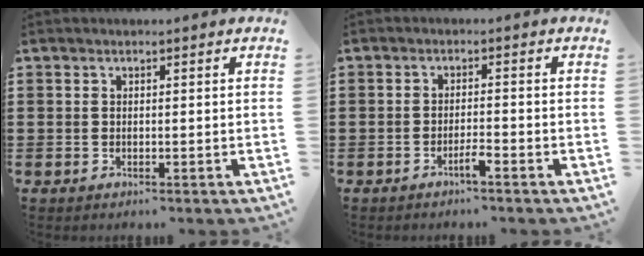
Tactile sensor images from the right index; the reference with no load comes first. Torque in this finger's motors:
{"motor_torque": [0.96, 0.38, 0.07, 0.12]}